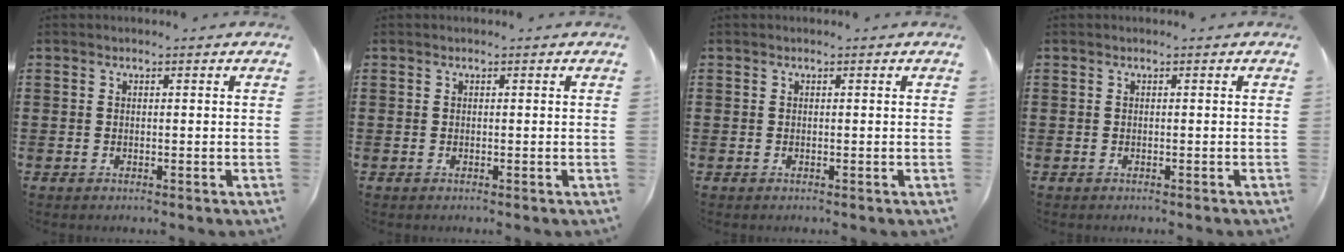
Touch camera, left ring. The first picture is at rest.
{"total": 0.0}
{"total": 0.0}
{"total": 0.0}